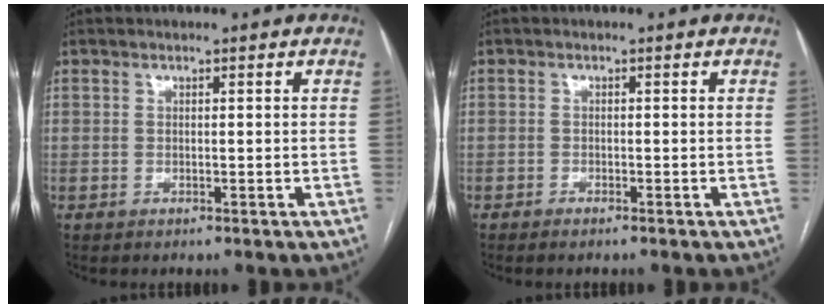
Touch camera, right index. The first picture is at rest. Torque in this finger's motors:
{"motor_torque": [0.06, 0.05, -0.03, -0.01]}